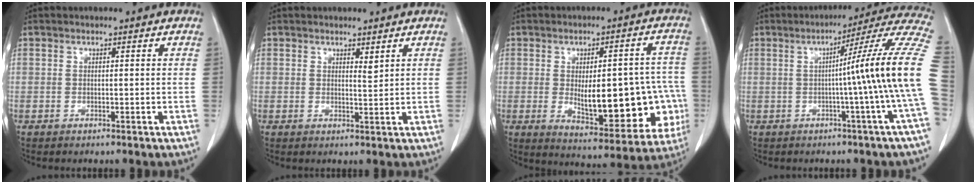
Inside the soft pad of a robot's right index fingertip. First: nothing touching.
{"total": 1.3, "force": [0.9, 0.2, 0.9], "torque": [-0.017, -0.009, 0.016]}
{"total": 18.6, "force": [-2.9, 7.0, 17.0], "torque": [-0.182, 0.024, -0.006]}
{"total": 15.5, "force": [-1.1, -2.8, 15.2], "torque": [-0.183, 0.014, -0.027]}